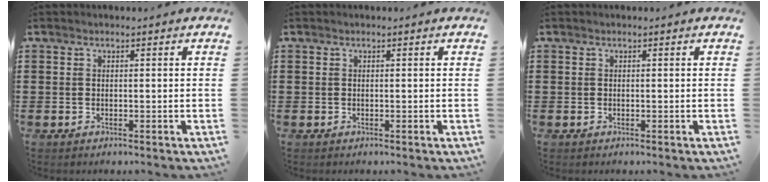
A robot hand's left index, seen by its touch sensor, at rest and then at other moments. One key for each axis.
{"total": 0.0}
{"total": 0.0}